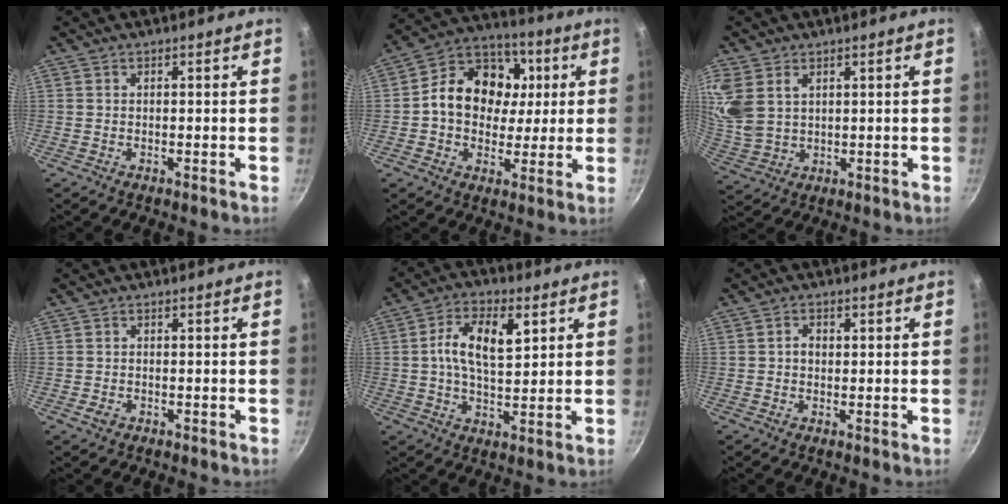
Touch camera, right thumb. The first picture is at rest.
{"total": 15.7, "force": [1.3, 12.5, 9.5], "torque": [-0.114, 0.025, 0.013]}
{"total": 10.8, "force": [3.5, 7.4, 7.1], "torque": [-0.178, -0.004, 0.085]}
{"total": 1.4, "force": [-0.6, 1.0, 0.7], "torque": [-0.013, 0.004, -0.009]}
{"total": 10.9, "force": [2.8, 5.4, 9.0], "torque": [-0.152, 0.001, 0.047]}
{"total": 2.1, "force": [0.2, 1.7, 1.3], "torque": [-0.014, 0.005, 0.003]}